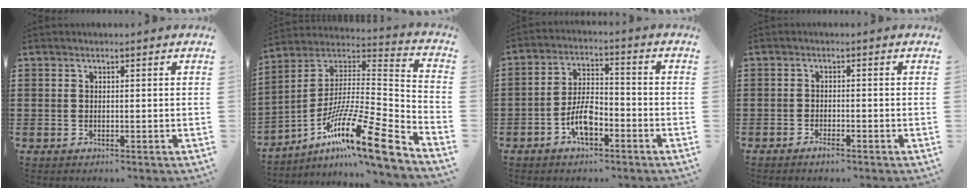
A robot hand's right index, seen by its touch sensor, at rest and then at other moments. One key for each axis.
{"total": 16.4, "fx": -10.4, "fy": 2.2, "fz": 12.5, "tx": -0.221, "ty": 0.001, "tz": -0.189}
{"total": 6.5, "fx": -3.3, "fy": 2.7, "fz": 5.0, "tx": -0.114, "ty": 0.002, "tz": -0.068}
{"total": 1.4, "fx": -1.2, "fy": 0.4, "fz": 0.5, "tx": -0.012, "ty": -0.002, "tz": -0.021}